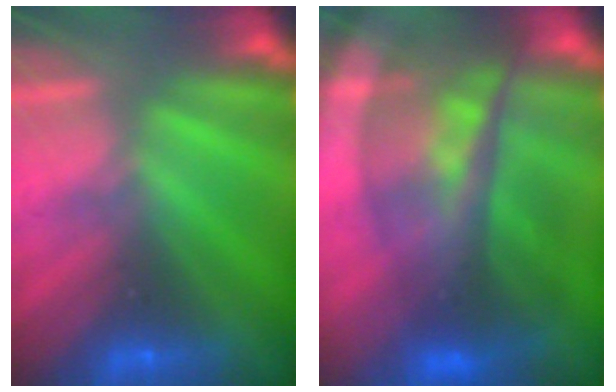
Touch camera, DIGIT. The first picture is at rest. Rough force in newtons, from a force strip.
{"total": 9.2}